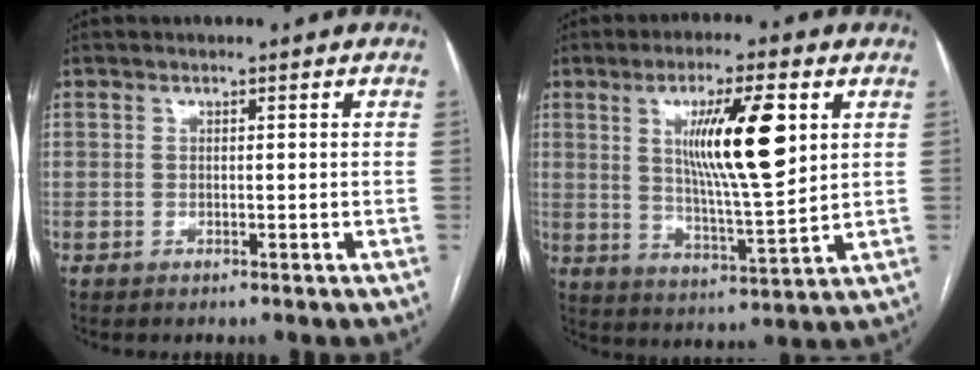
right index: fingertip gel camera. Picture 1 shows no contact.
{"total": 13.0, "force": [4.0, 1.6, 12.2], "torque": [-0.214, -0.003, 0.072]}